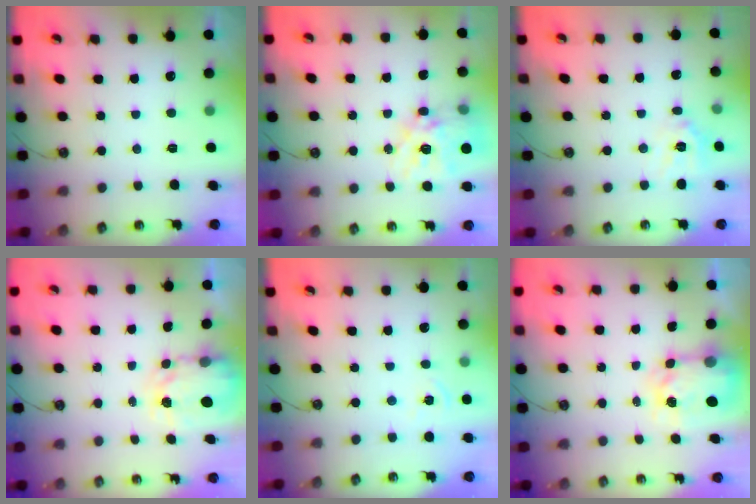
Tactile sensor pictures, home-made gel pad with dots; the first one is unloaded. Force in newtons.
{"total": 17.4, "press": 17.4, "slide": 1.6}
{"total": 10.1, "press": 10.0, "slide": 0.7}
{"total": 3.9, "press": 3.9, "slide": 0.3}
{"total": 4.7, "press": 4.7, "slide": 0.5}
{"total": 5.5, "press": 5.5, "slide": 0.7}